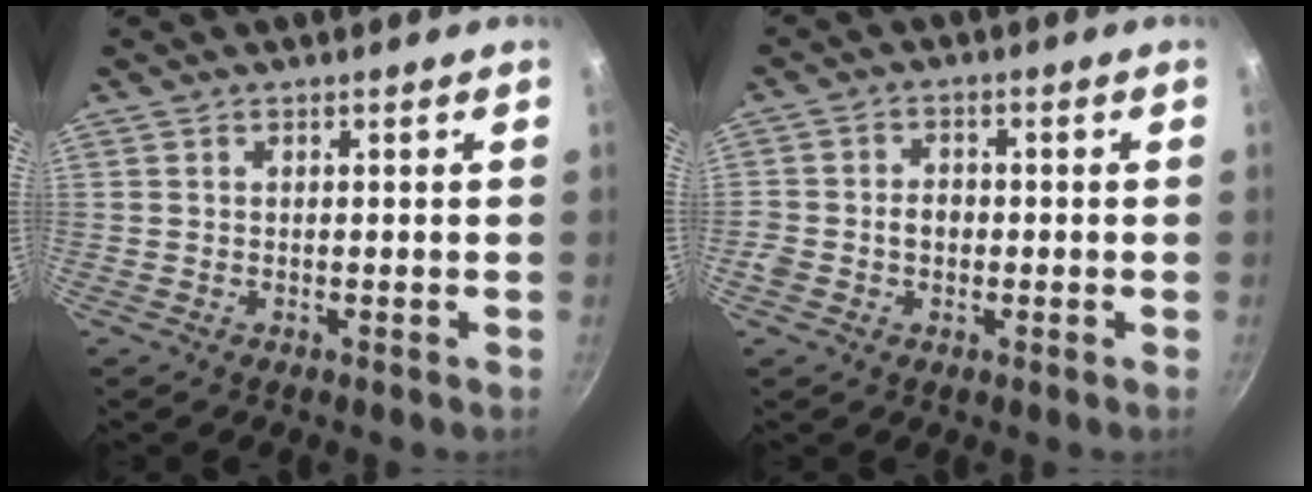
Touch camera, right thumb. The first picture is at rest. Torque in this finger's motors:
{"motor_torque": [1.09, 0.32, 0.76, -0.08, 0.01]}